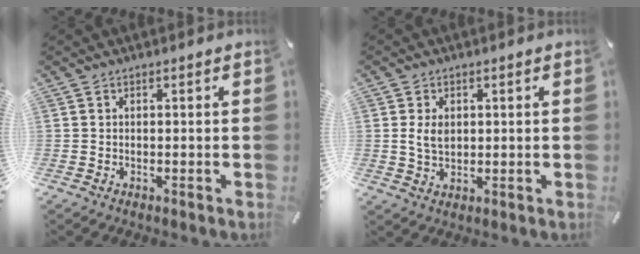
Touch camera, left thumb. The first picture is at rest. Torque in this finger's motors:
{"motor_torque": [0.01, -0.02, -0.23, -0.07, 0.08]}